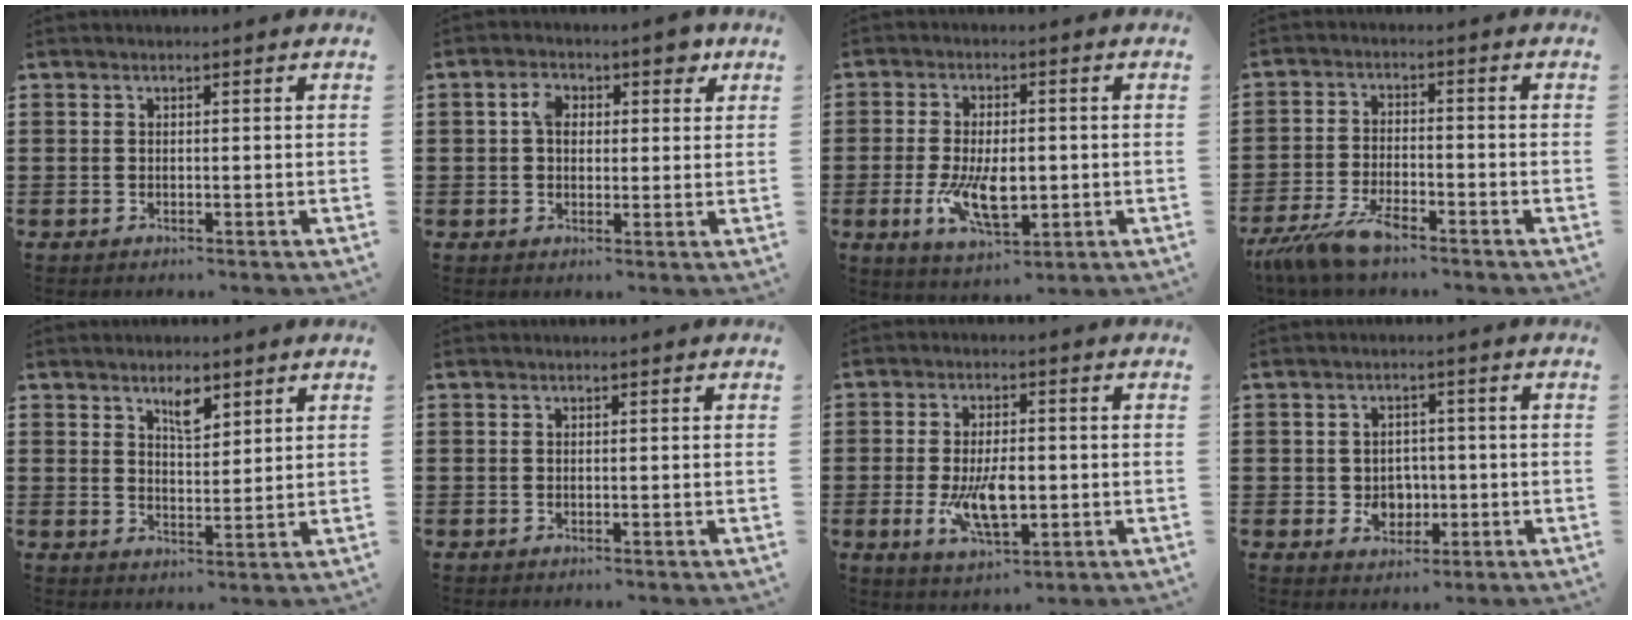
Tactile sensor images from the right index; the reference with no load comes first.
{"total": 5.1, "force": [1.6, 3.1, 3.7], "torque": [-0.061, 0.005, 0.019]}
{"total": 8.7, "force": [-1.5, 4.3, 7.4], "torque": [-0.144, -0.004, -0.027]}
{"total": 6.7, "force": [-5.3, 1.1, 4.0], "torque": [-0.098, -0.011, -0.103]}
{"total": 4.0, "force": [2.7, 1.4, 2.5], "torque": [-0.039, -0.003, 0.045]}
{"total": 0.0}
{"total": 8.4, "force": [-1.5, 3.7, 7.4], "torque": [-0.142, -0.009, -0.026]}
{"total": 3.7, "force": [-0.5, 3.2, 1.7], "torque": [-0.035, 0.003, -0.014]}